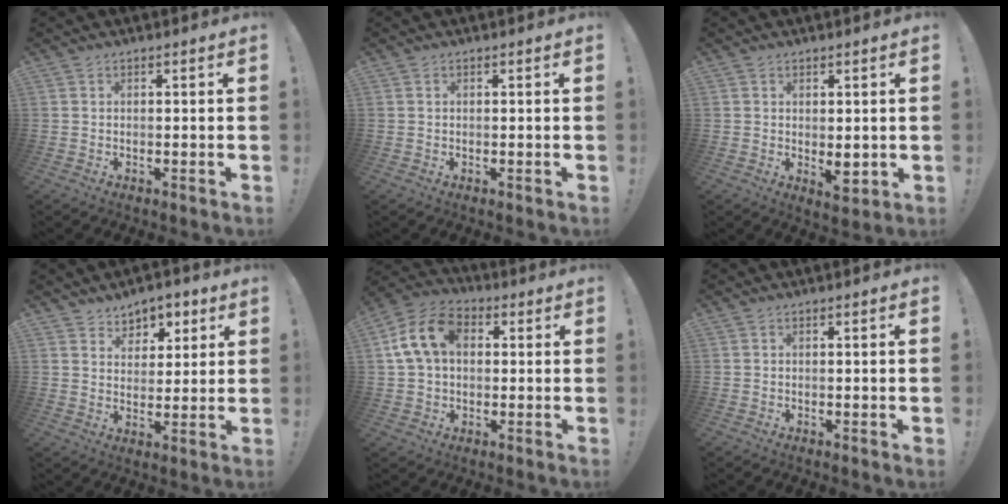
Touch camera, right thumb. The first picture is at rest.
{"total": 0.0}
{"total": 4.3, "force": [0.2, 2.4, 3.6], "torque": [-0.033, -0.007, 0.007]}
{"total": 6.3, "force": [3.8, 5.0, 0.7], "torque": [0.008, -0.033, 0.072]}
{"total": 13.9, "force": [3.2, 9.8, 9.3], "torque": [-0.163, 0.010, 0.065]}
{"total": 1.4, "force": [-0.4, -0.3, 1.4], "torque": [-0.022, -0.001, -0.008]}